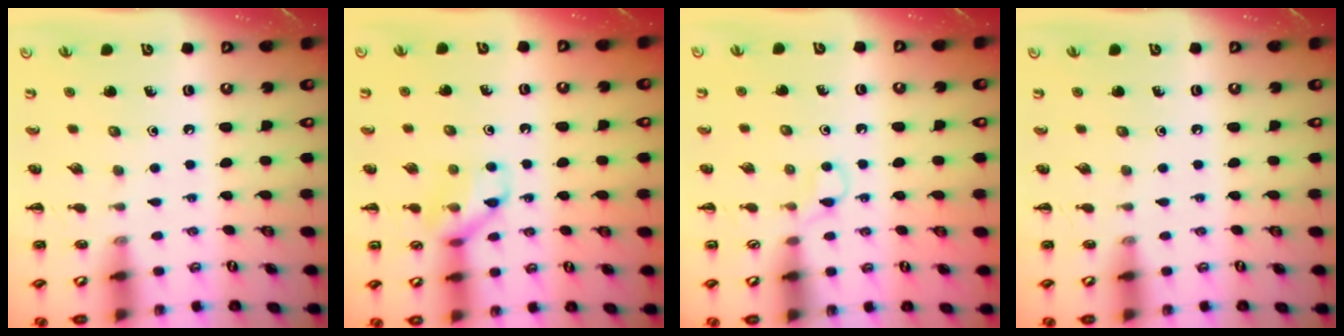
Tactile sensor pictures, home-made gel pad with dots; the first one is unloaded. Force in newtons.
{"total": 10.3, "press": 10.3, "slide": 1.0}
{"total": 2.6, "press": 2.5, "slide": 0.9}
{"total": 0.0}